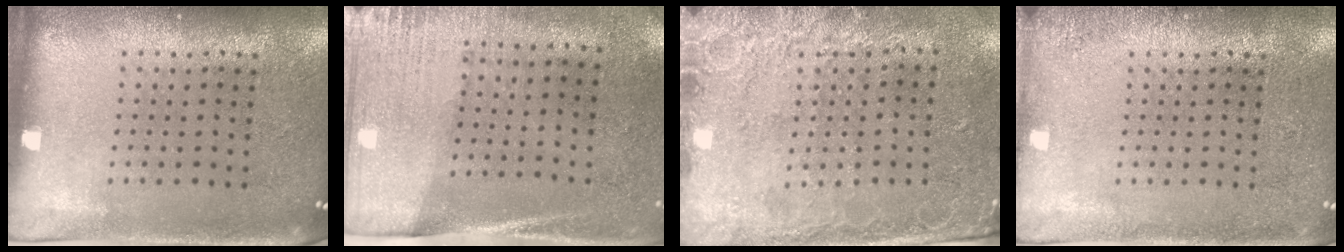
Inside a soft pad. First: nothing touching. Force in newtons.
{"total": 2.7, "press": 2.4, "slide": 1.4}
{"total": 2.6, "press": 2.0, "slide": 1.7}
{"total": 1.3, "press": 1.3, "slide": 0.2}